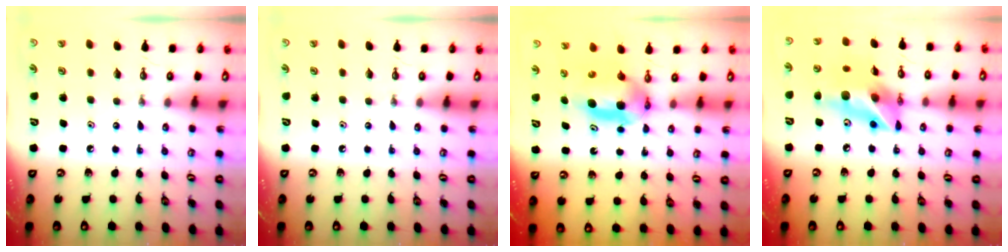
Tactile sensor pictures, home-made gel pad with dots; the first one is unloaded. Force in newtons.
{"total": 0.0}
{"total": 7.1, "press": 5.0, "slide": 5.1}
{"total": 14.7, "press": 14.4, "slide": 2.9}